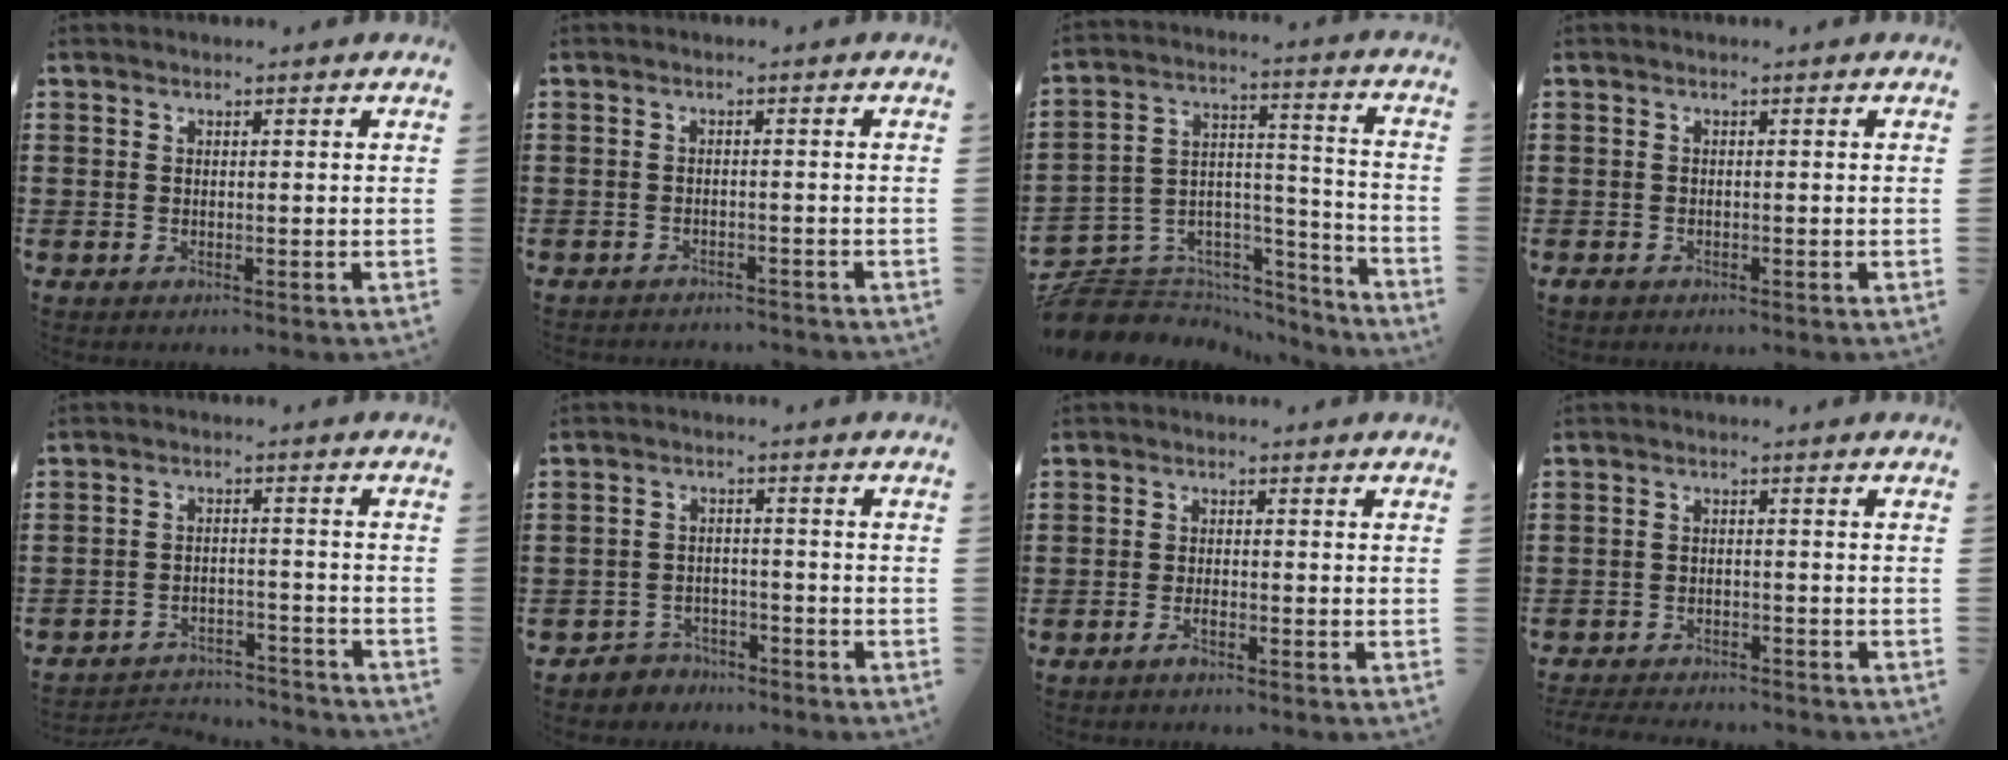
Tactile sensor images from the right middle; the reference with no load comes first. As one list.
[{"total": 1.5, "force": [-1.5, 0.1, -0.1], "torque": [-0.004, 0.001, -0.032]}, {"total": 7.1, "force": [-6.1, 3.6, 0.6], "torque": [-0.028, 0.000, -0.118]}, {"total": 0.9, "force": [-0.6, 0.5, 0.3], "torque": [-0.015, -0.004, -0.016]}, {"total": 3.8, "force": [-3.8, 0.5, 0.2], "torque": [-0.009, 0.005, -0.081]}, {"total": 3.1, "force": [-2.9, 1.0, -0.3], "torque": [-0.004, 0.001, -0.063]}, {"total": 1.7, "force": [-1.1, 0.3, 1.2], "torque": [-0.031, -0.007, -0.022]}, {"total": 2.9, "force": [-2.9, 0.3, 0.2], "torque": [-0.007, 0.000, -0.062]}]